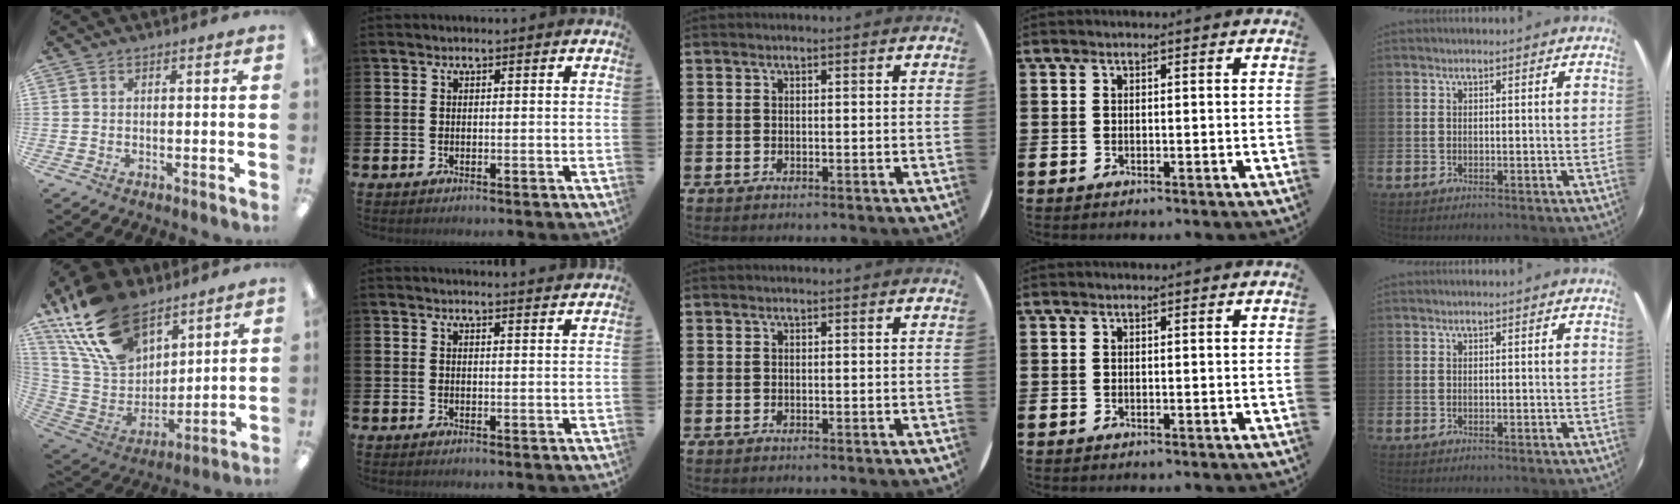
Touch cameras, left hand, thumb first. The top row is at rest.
{"thumb": {"total": 22.7, "force": [14.7, 12.9, 11.5], "torque": [-0.227, -0.063, 0.278]}, "index": {"total": 1.7, "force": [1.7, -0.1, -0.1], "torque": [0.011, -0.014, 0.030]}}